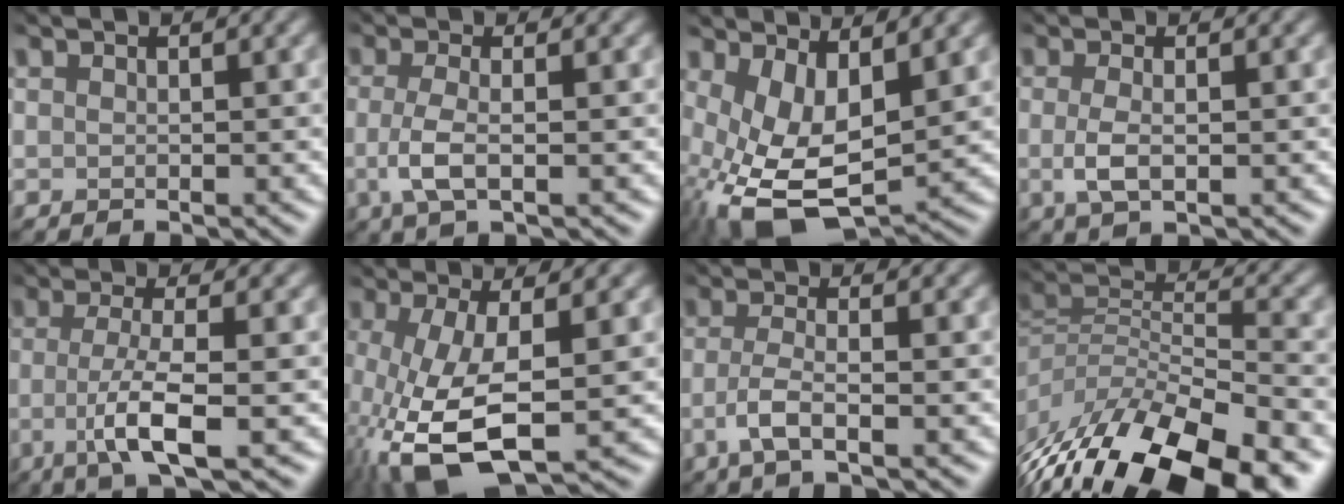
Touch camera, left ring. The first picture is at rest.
{"total": 3.0, "force": [-1.4, 0.7, 2.5], "torque": [-0.061, -0.005, -0.017]}
{"total": 10.2, "force": [-1.4, 5.8, 8.3], "torque": [-0.187, -0.040, 0.005]}
{"total": 2.3, "force": [-0.9, 0.6, 2.0], "torque": [-0.046, -0.002, -0.008]}
{"total": 5.3, "force": [-2.0, 1.0, 4.8], "torque": [-0.089, -0.010, -0.031]}
{"total": 10.9, "force": [-4.1, 4.3, 9.2], "torque": [-0.212, -0.027, -0.052]}
{"total": 3.1, "force": [-1.8, 0.7, 2.3], "torque": [-0.056, -0.008, -0.028]}
{"total": 13.3, "force": [-9.3, 4.7, 8.3], "torque": [-0.168, -0.019, -0.149]}